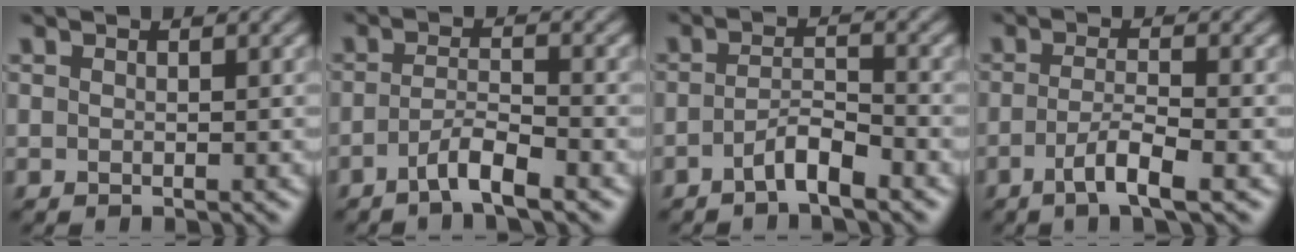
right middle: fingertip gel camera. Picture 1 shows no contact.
{"total": 3.1, "force": [-1.9, 0.5, 2.3], "torque": [-0.043, 0.004, -0.043]}
{"total": 2.8, "force": [-1.8, 0.6, 2.0], "torque": [-0.036, 0.008, -0.036]}
{"total": 3.3, "force": [-1.6, 0.6, 2.9], "torque": [-0.054, 0.000, -0.034]}